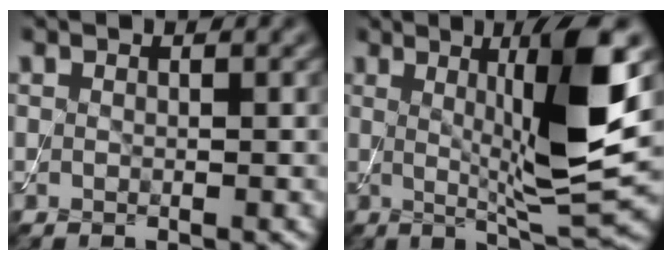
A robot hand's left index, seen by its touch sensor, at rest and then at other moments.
{"total": 9.8, "force": [1.6, 1.5, 9.5], "torque": [-0.136, -0.012, 0.033]}